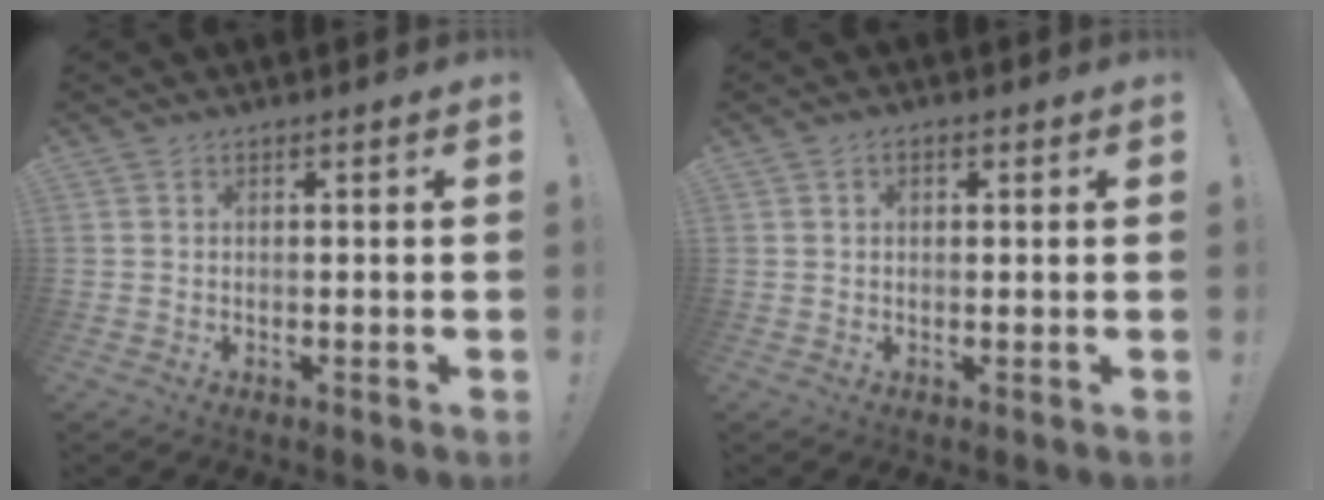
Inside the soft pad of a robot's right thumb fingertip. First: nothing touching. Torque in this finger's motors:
{"motor_torque": [-0.18, -0.12, -0.11, -0.13, 0.07]}